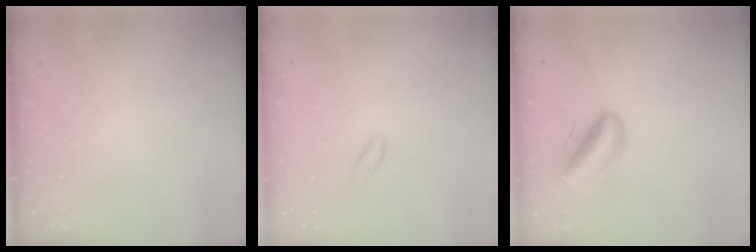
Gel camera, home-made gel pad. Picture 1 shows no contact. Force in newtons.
{"total": 0.6, "press": 0.5, "slide": 0.4}
{"total": 9.8, "press": 9.4, "slide": 2.9}